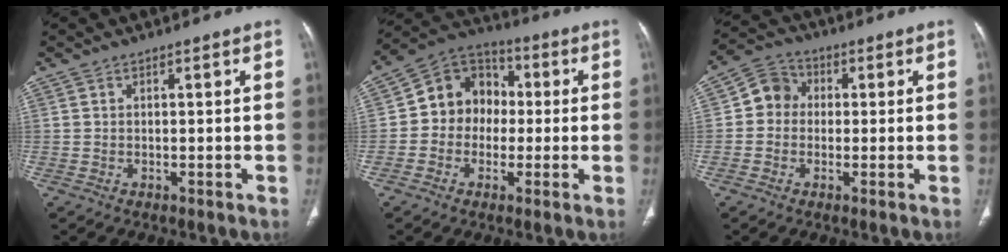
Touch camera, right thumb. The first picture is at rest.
{"total": 11.4, "force": [-0.3, 9.9, 5.6], "torque": [-0.048, 0.033, -0.022]}
{"total": 6.3, "force": [0.0, 5.6, 2.7], "torque": [-0.026, 0.018, -0.014]}